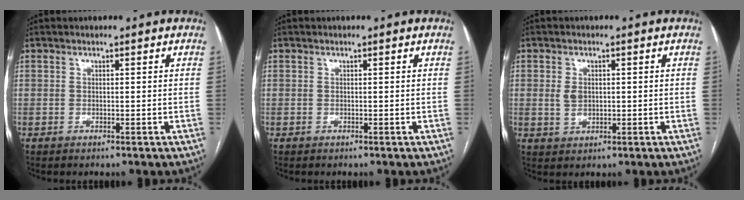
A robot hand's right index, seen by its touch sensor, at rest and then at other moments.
{"total": 0.0}
{"total": 2.7, "force": [0.2, 1.9, 1.9], "torque": [-0.037, 0.001, 0.010]}